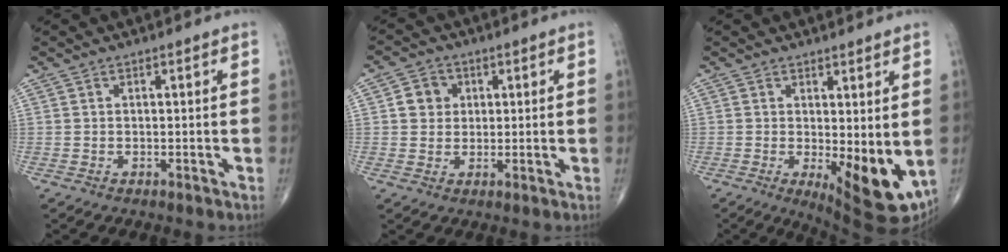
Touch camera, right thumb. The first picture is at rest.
{"total": 4.6, "force": [1.0, 4.2, 1.7], "torque": [-0.004, 0.002, 0.011]}
{"total": 11.5, "force": [-1.2, 4.1, 10.7], "torque": [-0.140, -0.029, -0.005]}